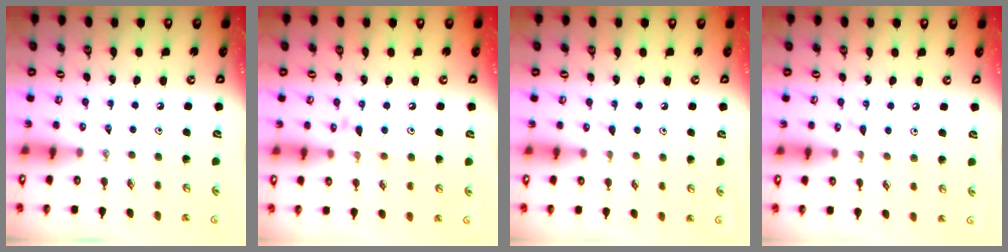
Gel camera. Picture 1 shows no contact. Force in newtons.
{"total": 9.2, "press": 9.2, "slide": 0.6}
{"total": 6.3, "press": 6.3, "slide": 0.6}
{"total": 4.8, "press": 4.7, "slide": 0.3}